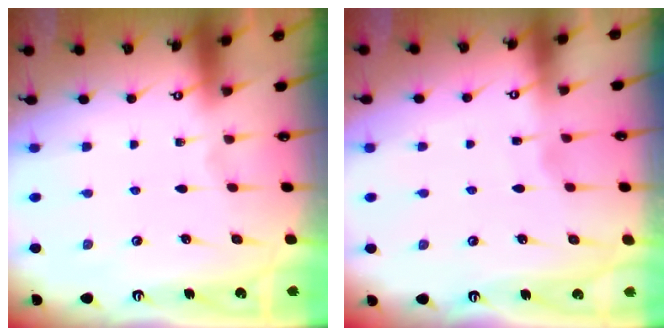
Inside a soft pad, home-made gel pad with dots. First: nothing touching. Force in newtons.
{"total": 2.2, "press": 2.2, "slide": 0.3}